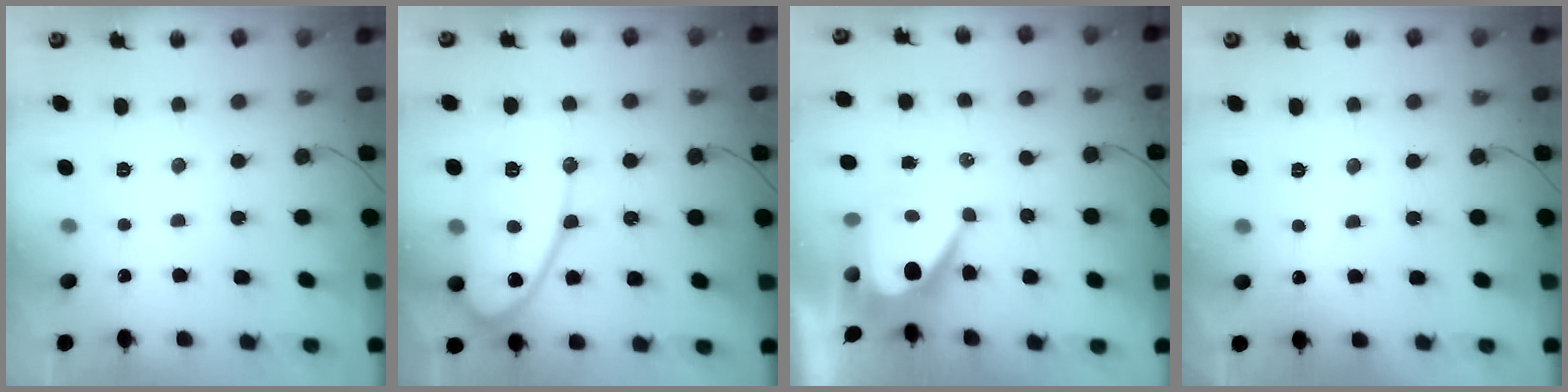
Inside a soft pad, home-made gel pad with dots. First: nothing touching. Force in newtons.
{"total": 14.8, "press": 14.8, "slide": 1.3}
{"total": 10.6, "press": 10.6, "slide": 0.8}
{"total": 1.9, "press": 1.9, "slide": 0.2}